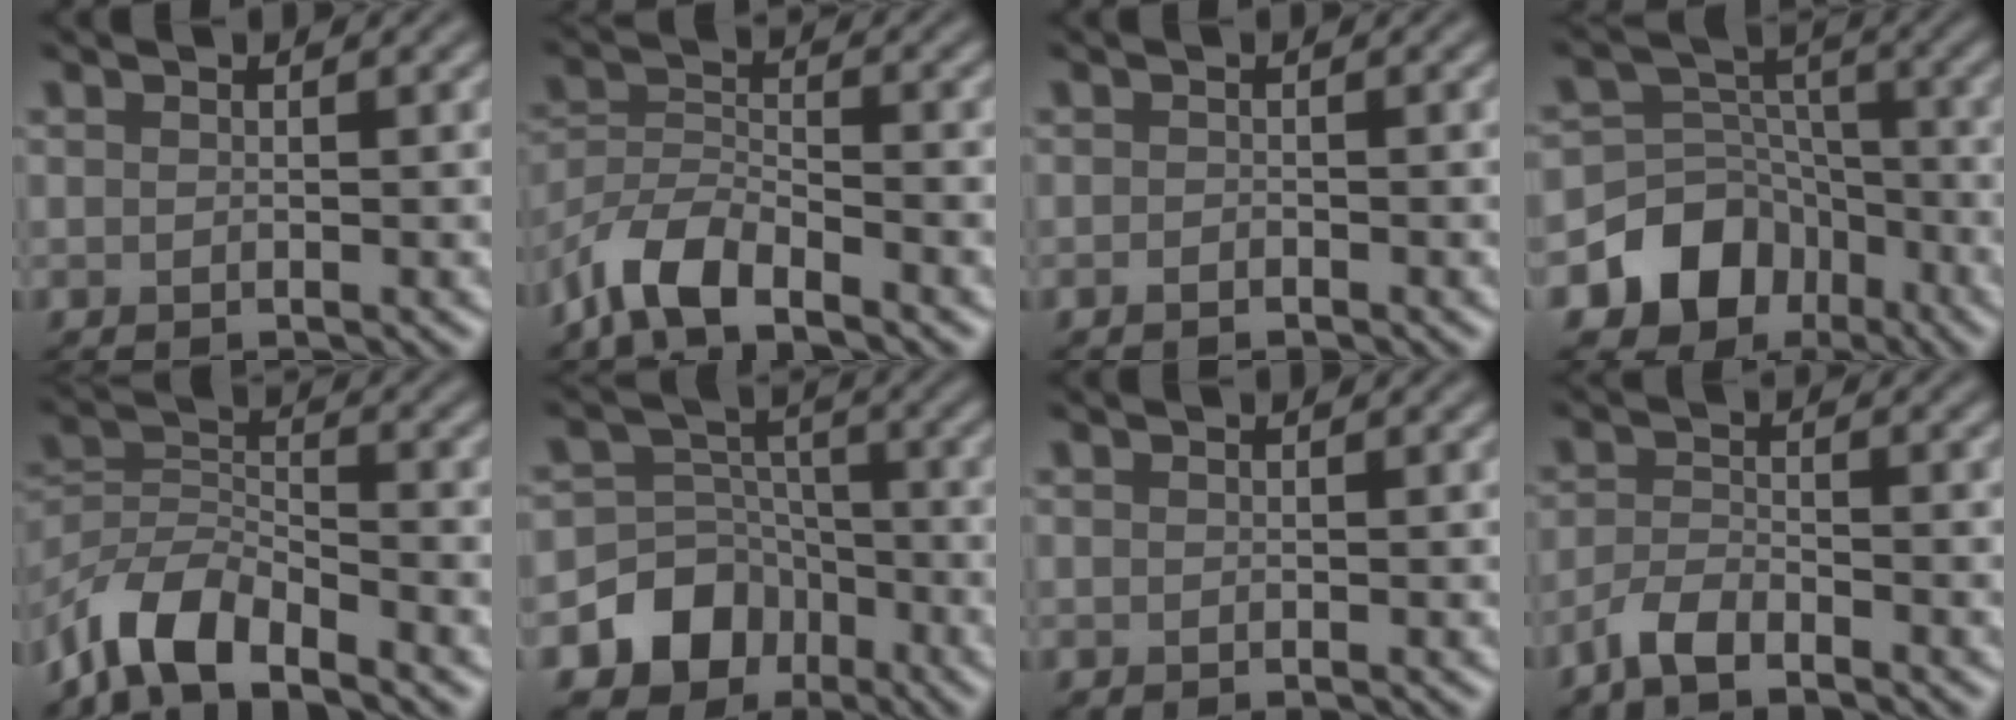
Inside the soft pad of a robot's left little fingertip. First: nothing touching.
{"total": 5.4, "force": [-4.3, 1.7, 2.7], "torque": [-0.050, -0.001, -0.094]}
{"total": 0.7, "force": [-0.5, 0.2, 0.4], "torque": [-0.007, 0.000, -0.010]}
{"total": 10.0, "force": [-5.9, 7.8, 2.3], "torque": [-0.036, 0.002, -0.117]}
{"total": 6.4, "force": [-5.0, 2.3, 3.1], "torque": [-0.054, 0.001, -0.108]}
{"total": 9.0, "force": [-4.9, 7.3, 1.8], "torque": [-0.017, -0.006, -0.109]}
{"total": 0.0}
{"total": 2.7, "force": [-2.2, 0.6, 1.3], "torque": [-0.030, 0.001, -0.052]}